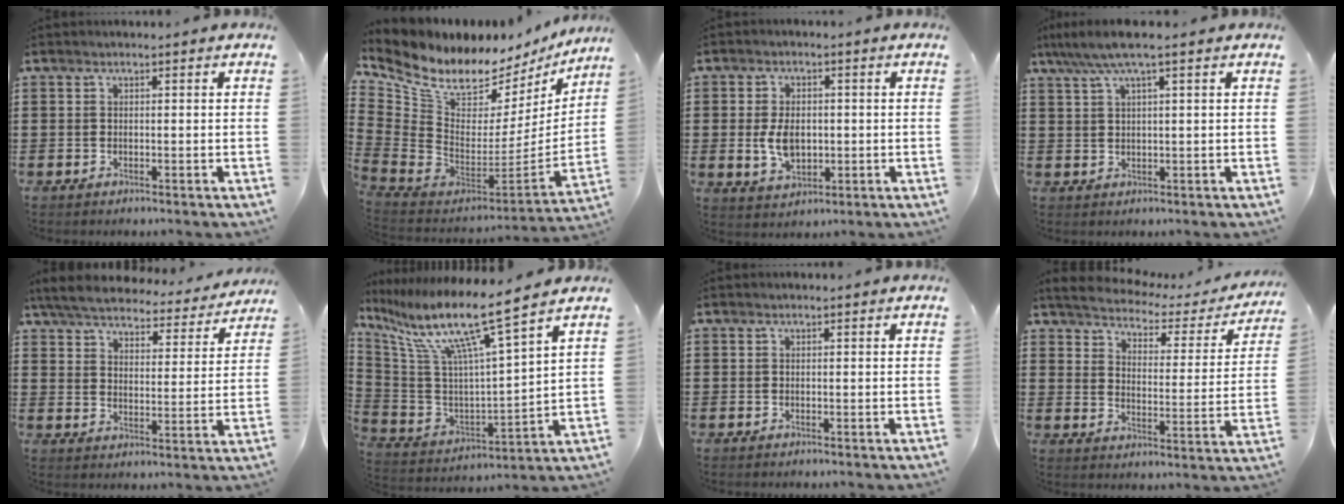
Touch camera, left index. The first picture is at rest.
{"total": 8.8, "force": [6.9, 4.2, 3.6], "torque": [-0.109, -0.066, 0.124]}
{"total": 5.9, "force": [-0.2, 3.7, 4.6], "torque": [-0.087, -0.003, -0.009]}
{"total": 4.6, "force": [2.7, 0.3, 3.7], "torque": [-0.077, 0.002, 0.047]}
{"total": 6.0, "force": [5.8, 0.5, 1.6], "torque": [-0.060, -0.037, 0.099]}
{"total": 12.3, "force": [8.4, 0.5, 8.9], "torque": [-0.190, -0.059, 0.131]}
{"total": 0.0}
{"total": 3.0, "force": [2.8, 0.7, 0.6], "torque": [-0.035, -0.025, 0.041]}